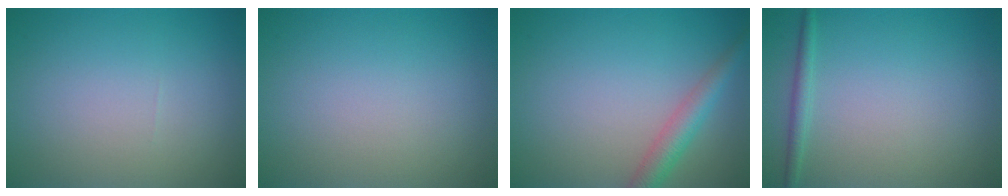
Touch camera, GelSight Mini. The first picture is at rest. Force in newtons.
{"total": 0.0}
{"total": 2.9, "press": 2.9, "slide": 0.2}
{"total": 1.3, "press": 1.3, "slide": 0.1}